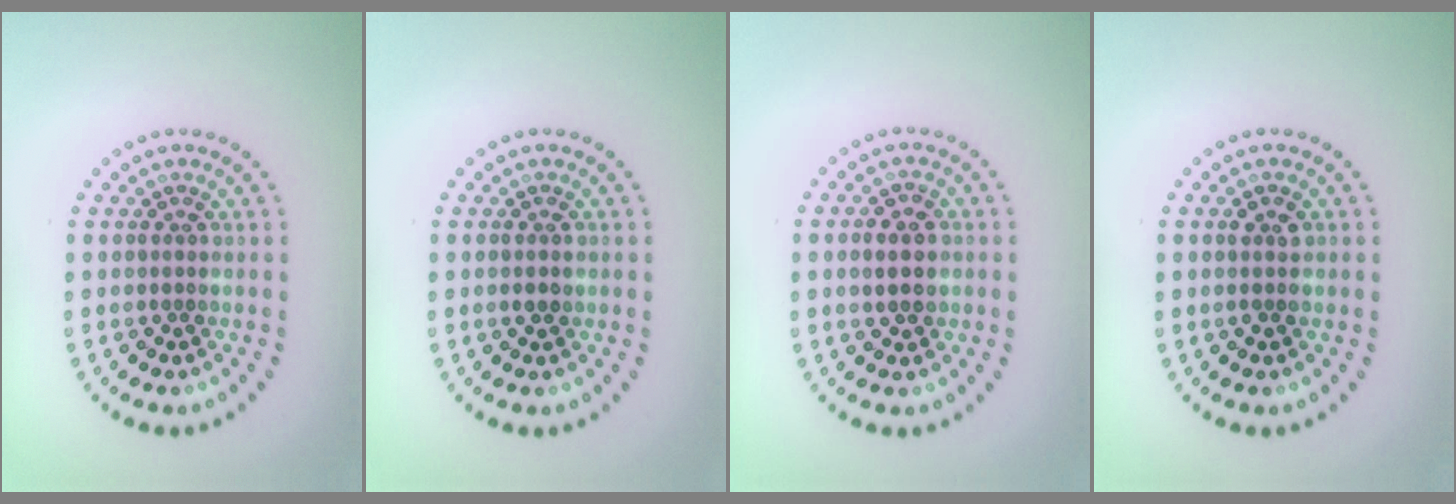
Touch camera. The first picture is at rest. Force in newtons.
{"total": 1.2, "press": 1.2, "slide": 0.1}
{"total": 2.7, "press": 2.7, "slide": 0.1}
{"total": 1.4, "press": 1.4, "slide": 0.2}